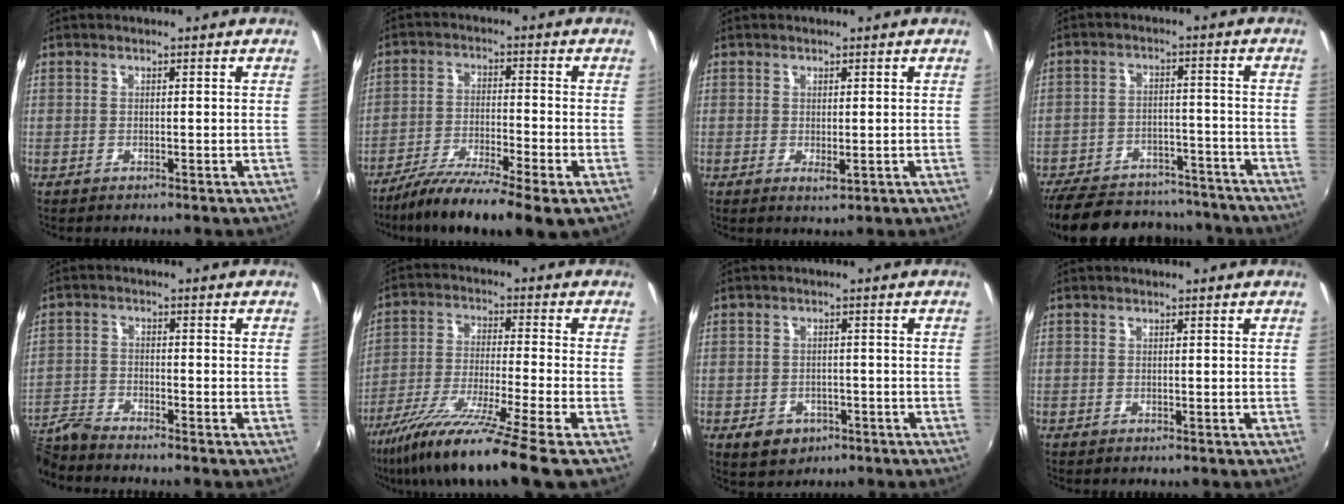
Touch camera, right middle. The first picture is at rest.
{"total": 12.6, "force": [-8.6, 1.5, 9.1], "torque": [-0.186, -0.037, -0.150]}
{"total": 1.4, "force": [0.1, 0.6, 1.3], "torque": [-0.021, -0.003, 0.004]}
{"total": 23.7, "force": [-19.8, 9.2, 9.3], "torque": [-0.208, 0.022, -0.264]}
{"total": 5.5, "force": [-5.4, 0.2, 1.0], "torque": [-0.033, -0.009, -0.115]}
{"total": 15.3, "force": [-11.3, -1.5, 10.2], "torque": [-0.204, -0.040, -0.201]}
{"total": 5.5, "force": [-2.7, 4.1, 2.5], "torque": [-0.060, -0.004, -0.032]}
{"total": 0.0}